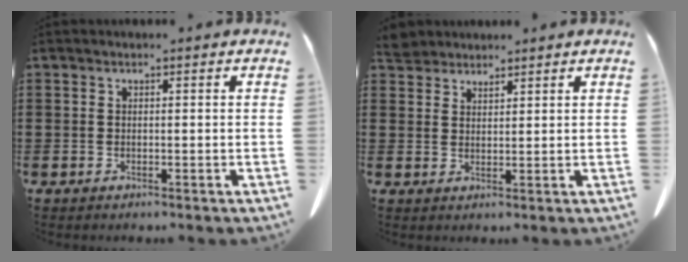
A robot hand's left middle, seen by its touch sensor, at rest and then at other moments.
{"total": 3.6, "force": [3.5, 0.7, 0.6], "torque": [-0.023, -0.003, 0.067]}